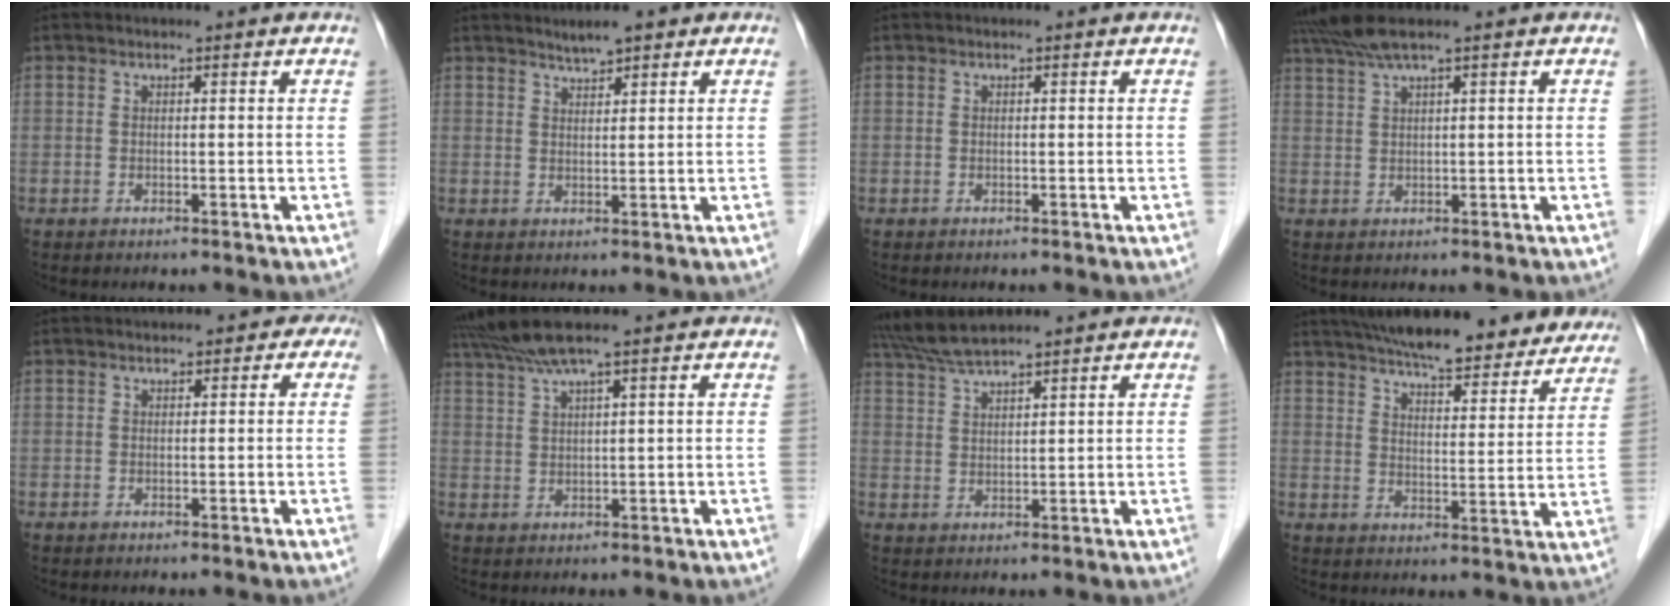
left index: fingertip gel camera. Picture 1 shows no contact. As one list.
[{"total": 2.9, "force": [2.4, 0.6, 1.5], "torque": [-0.030, 0.009, 0.039]}, {"total": 0.0}, {"total": 3.3, "force": [2.6, -0.8, 1.9], "torque": [-0.053, 0.020, 0.061]}, {"total": 1.4, "force": [0.3, 1.2, 0.6], "torque": [0.006, 0.009, -0.003]}, {"total": 4.3, "force": [3.4, -1.1, 2.5], "torque": [-0.066, 0.017, 0.074]}, {"total": 5.8, "force": [5.2, -0.3, 2.5], "torque": [-0.060, 0.023, 0.107]}, {"total": 24.2, "force": [21.3, 5.2, 10.3], "torque": [-0.156, -0.005, 0.271]}]